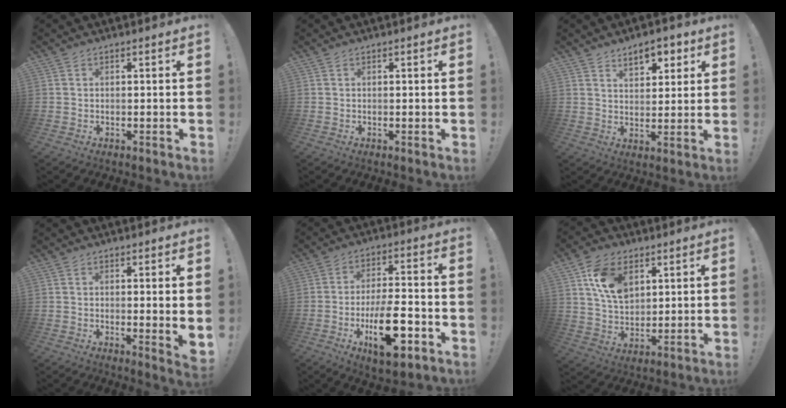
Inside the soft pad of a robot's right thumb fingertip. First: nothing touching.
{"total": 0.0}
{"total": 8.2, "force": [5.0, 4.5, 4.7], "torque": [-0.058, -0.020, 0.089]}
{"total": 3.9, "force": [0.9, 0.4, 3.8], "torque": [-0.036, -0.018, 0.017]}
{"total": 16.3, "force": [-6.2, 6.2, 13.8], "torque": [-0.227, 0.023, -0.096]}
{"total": 12.7, "force": [5.5, 8.6, 7.7], "torque": [-0.128, -0.012, 0.105]}